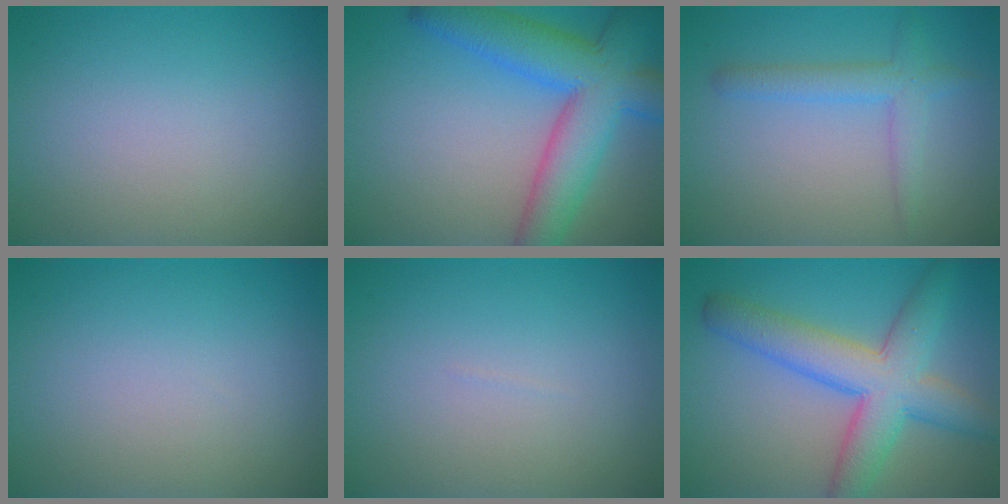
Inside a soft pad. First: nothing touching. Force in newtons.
{"total": 9.4, "press": 9.4, "slide": 0.4}
{"total": 2.7, "press": 2.7, "slide": 0.2}
{"total": 0.0}
{"total": 0.0}
{"total": 7.4, "press": 7.4, "slide": 0.1}